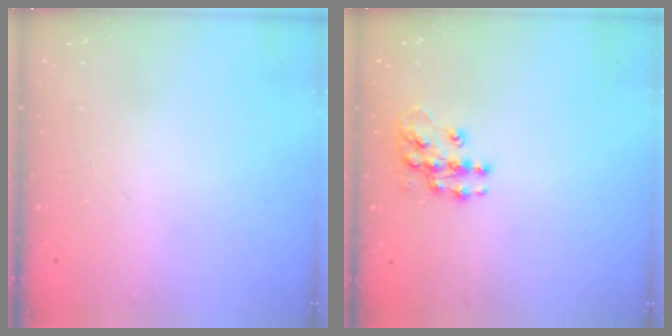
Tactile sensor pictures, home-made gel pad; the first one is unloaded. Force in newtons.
{"total": 10.4, "press": 10.4, "slide": 0.5}